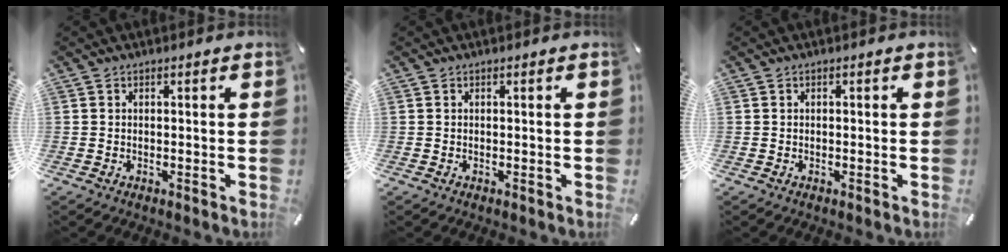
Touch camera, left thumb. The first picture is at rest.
{"total": 0.0}
{"total": 0.0}